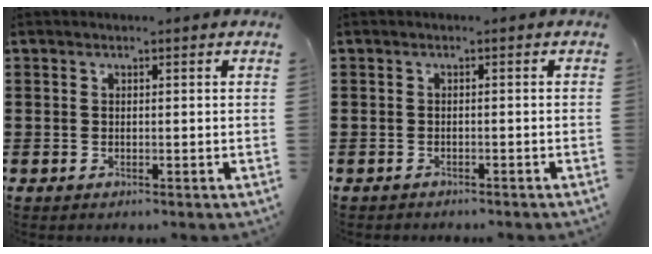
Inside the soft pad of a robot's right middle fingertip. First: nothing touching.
{"total": 0.8, "force": [-0.8, 0.1, -0.1], "torque": [-0.001, 0.001, -0.018]}